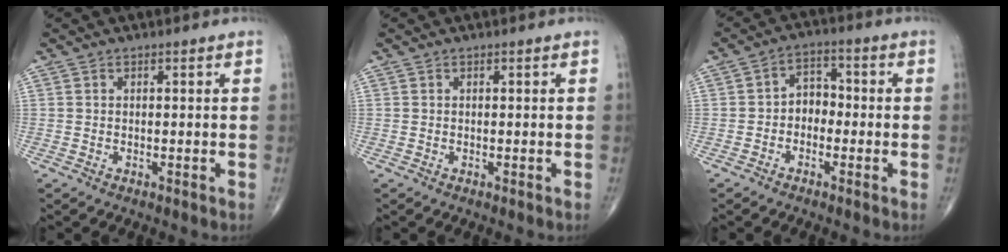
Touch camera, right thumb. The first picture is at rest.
{"total": 0.0}
{"total": 5.0, "force": [-1.2, 3.8, 3.0], "torque": [-0.024, 0.024, -0.035]}